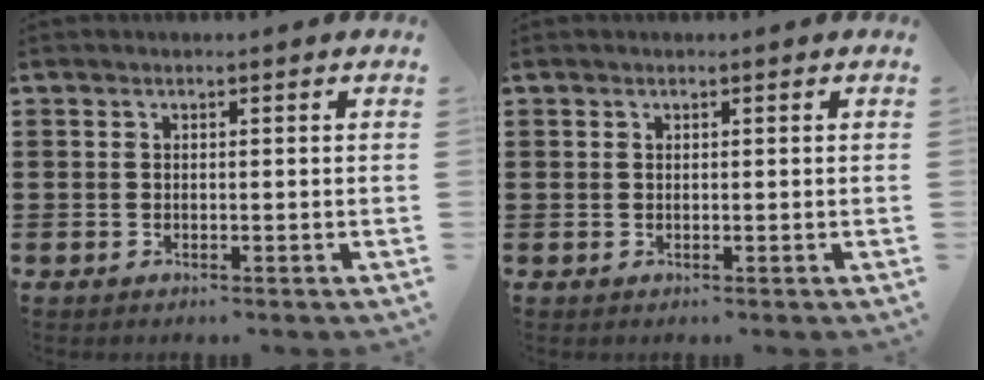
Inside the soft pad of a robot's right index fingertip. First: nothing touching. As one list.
[{"total": 0.6, "force": [0.4, 0.4, -0.1], "torque": [0.001, 0.004, 0.008]}]